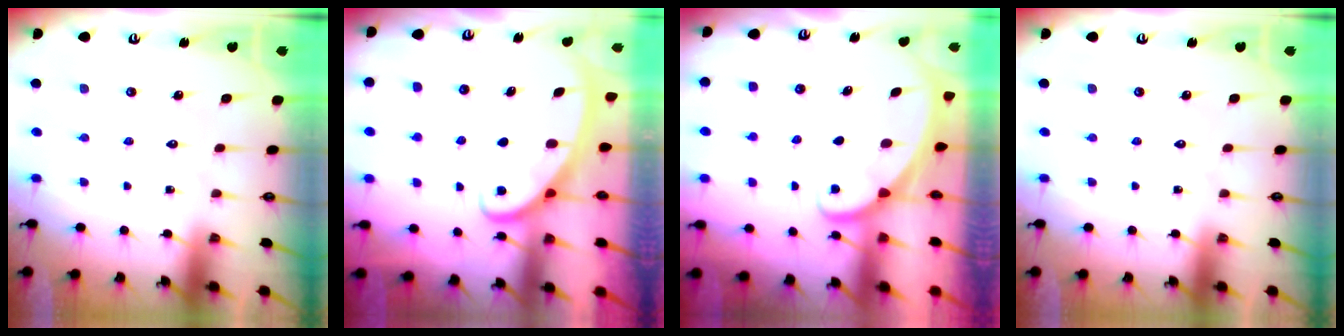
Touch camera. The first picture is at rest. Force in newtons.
{"total": 2.8, "press": 2.8, "slide": 0.4}
{"total": 1.2, "press": 1.2, "slide": 0.0}
{"total": 0.0}